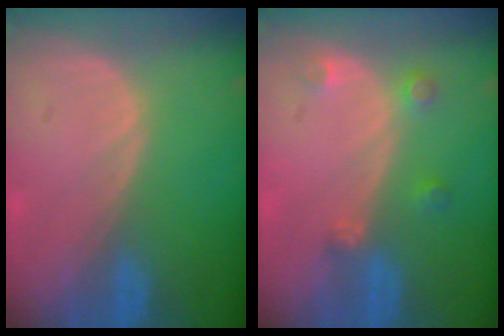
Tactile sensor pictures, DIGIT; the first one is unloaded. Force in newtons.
{"total": 2.6, "press": 2.5, "slide": 0.5}